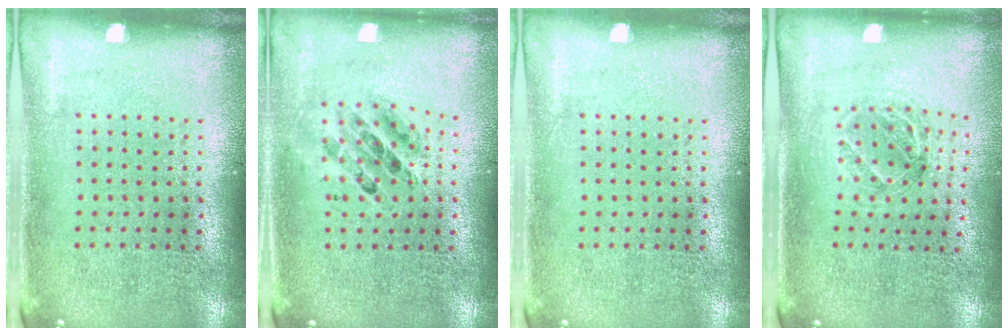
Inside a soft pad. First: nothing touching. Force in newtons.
{"total": 0.7, "press": 0.7, "slide": 0.1}
{"total": 0.0}
{"total": 1.0, "press": 1.0, "slide": 0.2}